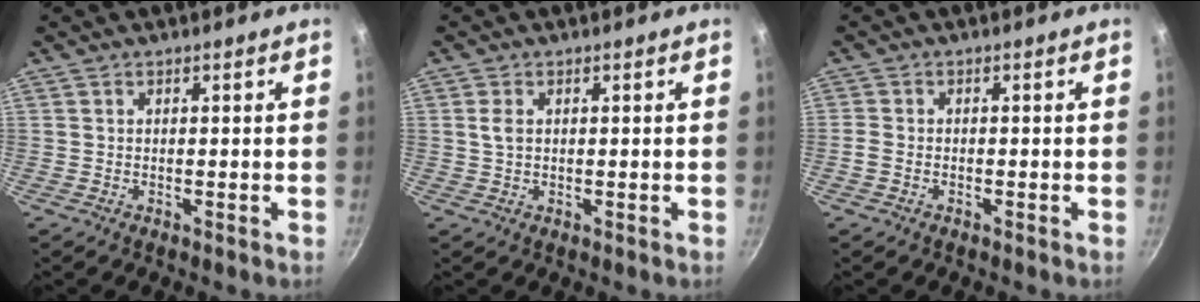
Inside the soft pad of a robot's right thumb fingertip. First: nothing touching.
{"total": 2.3, "force": [0.5, 1.5, 1.7], "torque": [-0.035, 0.000, 0.010]}
{"total": 1.8, "force": [-0.9, 1.2, 1.1], "torque": [-0.033, 0.007, -0.021]}